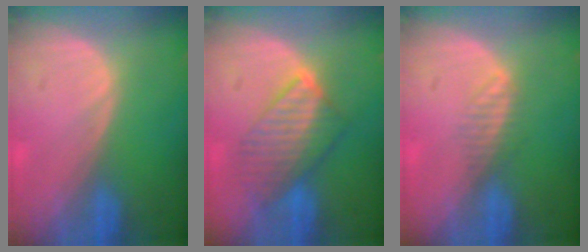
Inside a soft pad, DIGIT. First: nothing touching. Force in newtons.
{"total": 6.9, "press": 6.8, "slide": 1.2}
{"total": 2.0, "press": 1.8, "slide": 0.8}